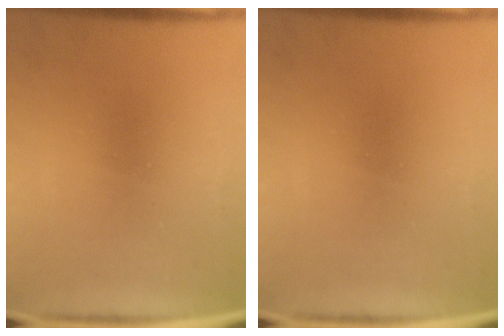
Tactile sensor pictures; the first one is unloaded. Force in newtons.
{"total": 0.0}